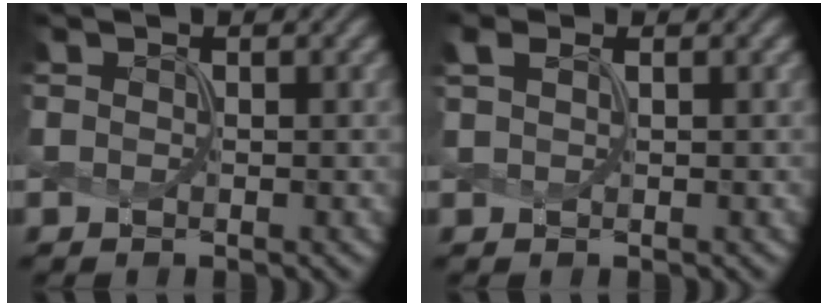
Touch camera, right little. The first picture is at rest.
{"total": 1.3, "force": [0.8, 0.4, 0.9], "torque": [-0.016, 0.005, 0.018]}